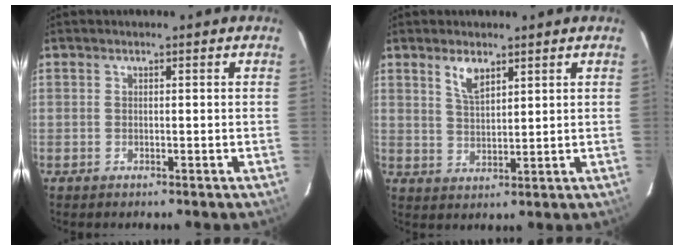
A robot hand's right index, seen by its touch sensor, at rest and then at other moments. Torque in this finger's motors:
{"motor_torque": [0.09, 0.04, 0.27, 0.03]}